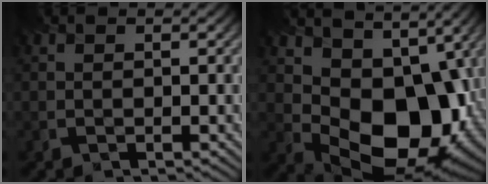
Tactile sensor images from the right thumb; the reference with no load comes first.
{"total": 14.6, "force": [1.7, 10.1, 10.5], "torque": [-0.165, -0.040, 0.047]}